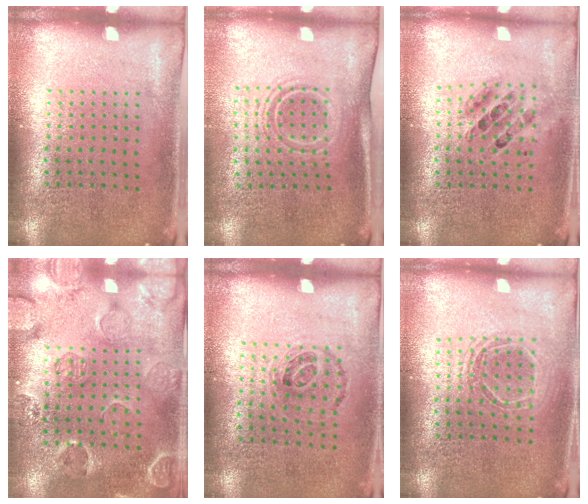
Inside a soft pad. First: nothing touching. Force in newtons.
{"total": 1.6, "press": 1.1, "slide": 1.2}
{"total": 0.7, "press": 0.7, "slide": 0.1}
{"total": 2.6, "press": 2.0, "slide": 1.7}
{"total": 1.0, "press": 0.7, "slide": 0.7}
{"total": 1.5, "press": 1.3, "slide": 0.8}